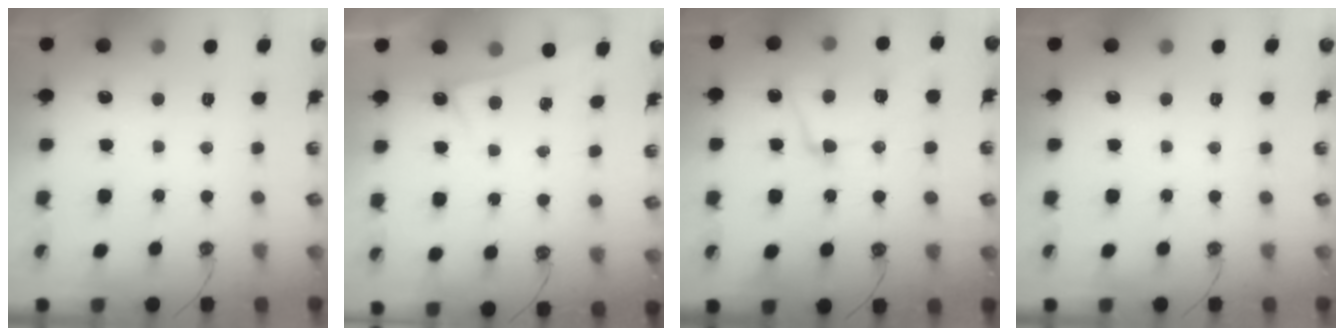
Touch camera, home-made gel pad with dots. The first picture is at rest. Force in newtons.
{"total": 1.8, "press": 1.8, "slide": 0.3}
{"total": 5.8, "press": 5.7, "slide": 1.2}
{"total": 0.0}